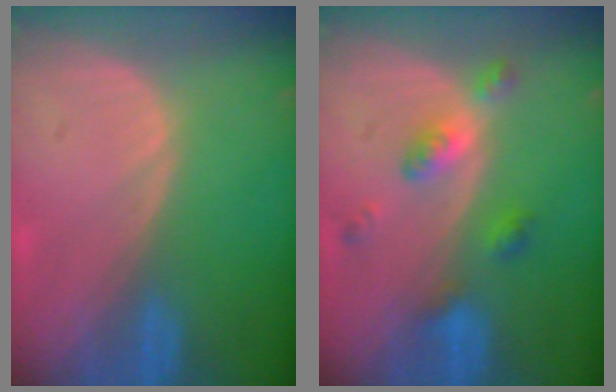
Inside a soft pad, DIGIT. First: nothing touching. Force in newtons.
{"total": 5.2, "press": 4.7, "slide": 2.3}